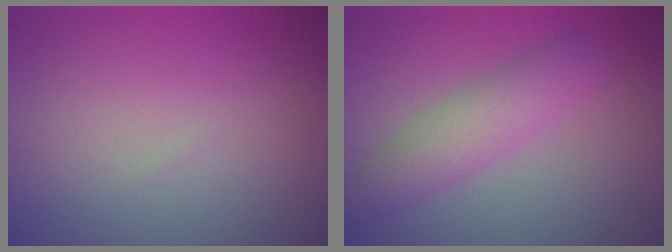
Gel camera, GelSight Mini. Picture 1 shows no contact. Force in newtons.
{"total": 4.0, "press": 4.0, "slide": 0.0}